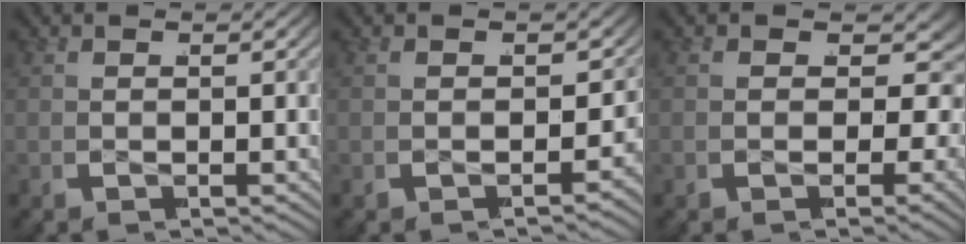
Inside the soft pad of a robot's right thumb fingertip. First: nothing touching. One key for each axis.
{"total": 6.0, "fx": -0.3, "fy": 4.2, "fz": 4.2, "tx": -0.055, "ty": -0.014, "tz": 0.000}
{"total": 8.5, "fx": -1.0, "fy": 5.7, "fz": 6.2, "tx": -0.095, "ty": -0.019, "tz": -0.005}